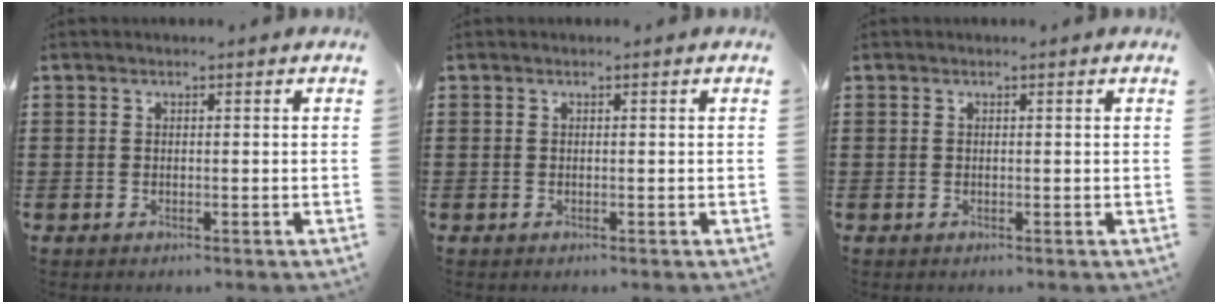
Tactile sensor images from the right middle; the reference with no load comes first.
{"total": 0.0}
{"total": 0.0}